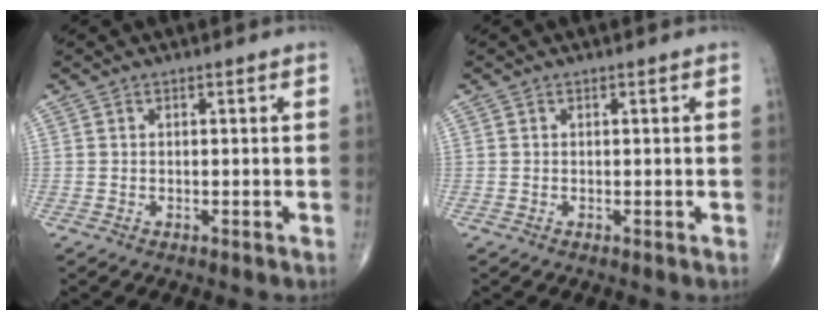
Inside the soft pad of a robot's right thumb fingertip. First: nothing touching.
{"total": 0.0}